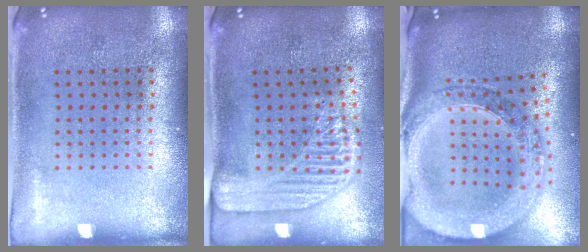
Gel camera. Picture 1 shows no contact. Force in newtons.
{"total": 2.2, "press": 1.7, "slide": 1.3}
{"total": 3.0, "press": 2.5, "slide": 1.6}